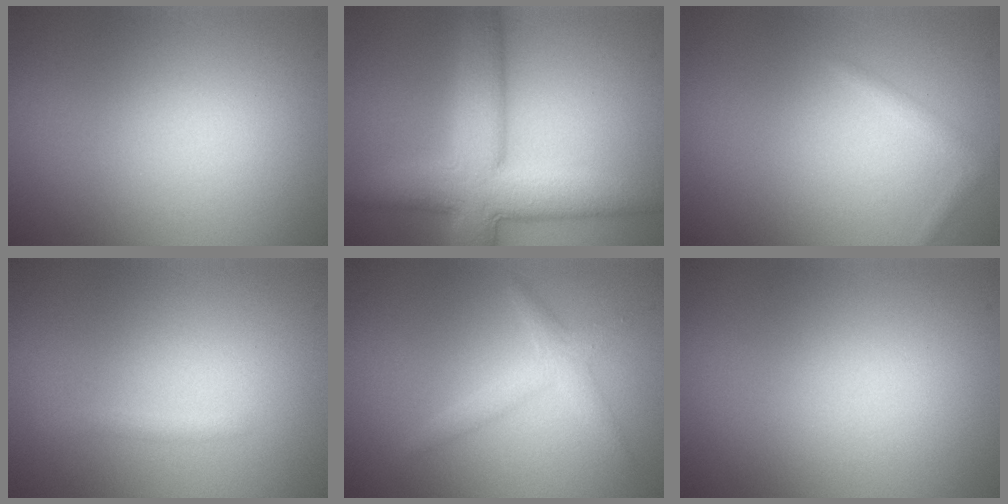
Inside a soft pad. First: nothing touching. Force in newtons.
{"total": 8.6, "press": 8.6, "slide": 0.5}
{"total": 0.9, "press": 0.9, "slide": 0.1}
{"total": 0.9, "press": 0.9, "slide": 0.1}
{"total": 2.0, "press": 2.0, "slide": 0.1}
{"total": 0.0}